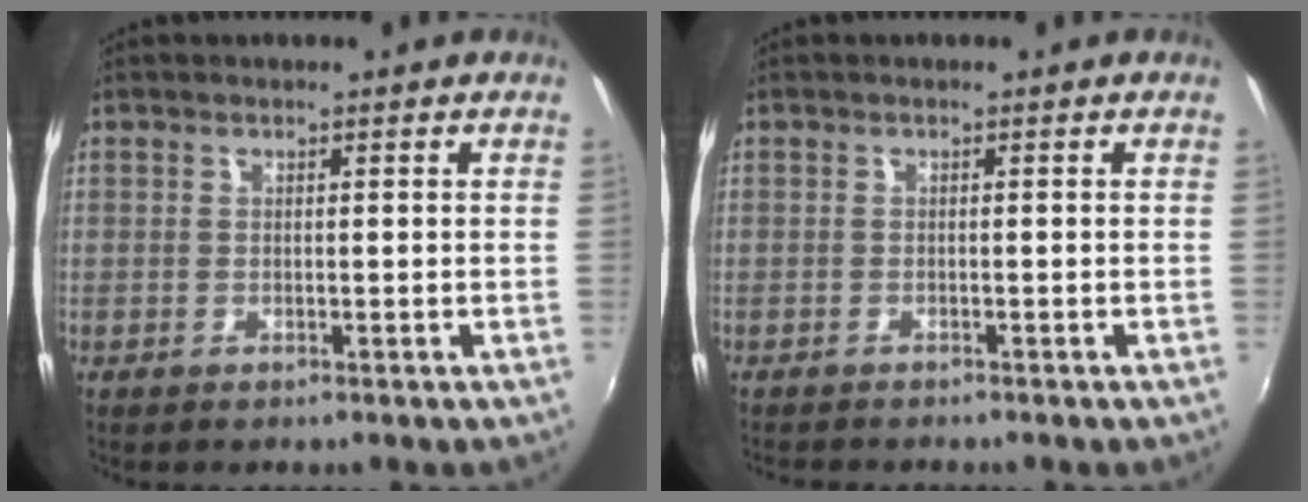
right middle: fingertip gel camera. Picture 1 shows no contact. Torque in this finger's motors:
{"motor_torque": [0.42, -0.60, 0.07, 0.05]}